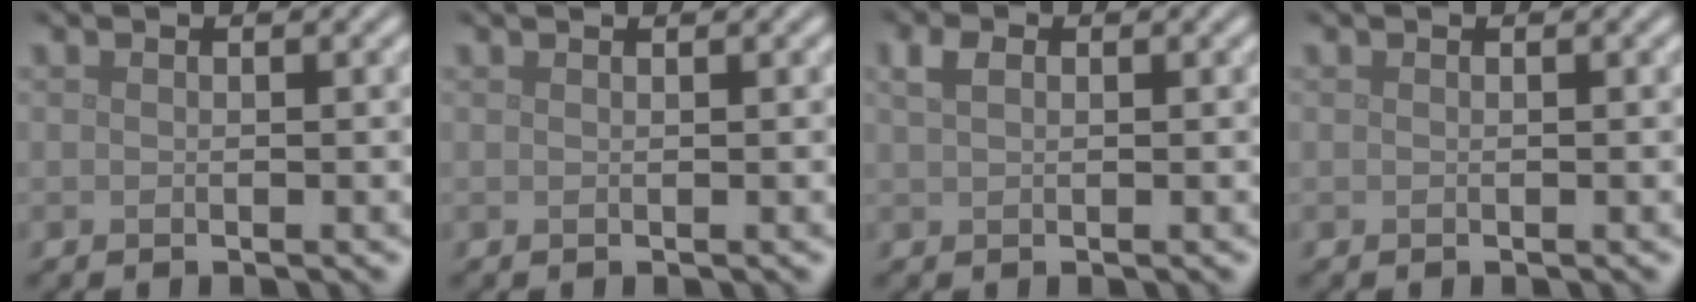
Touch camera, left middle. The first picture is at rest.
{"total": 0.5, "force": [0.5, 0.1, 0.2], "torque": [-0.002, -0.002, 0.002]}
{"total": 1.6, "force": [0.8, 1.0, 1.1], "torque": [-0.023, 0.006, 0.013]}
{"total": 0.0}